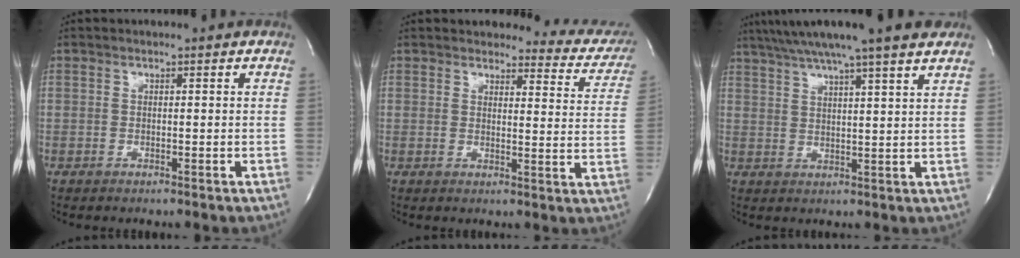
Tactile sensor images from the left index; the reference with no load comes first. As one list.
[{"total": 12.0, "force": [11.5, 3.3, 1.5], "torque": [0.026, -0.068, 0.092]}, {"total": 14.0, "force": [11.5, -0.7, 7.9], "torque": [-0.138, 0.023, 0.158]}]